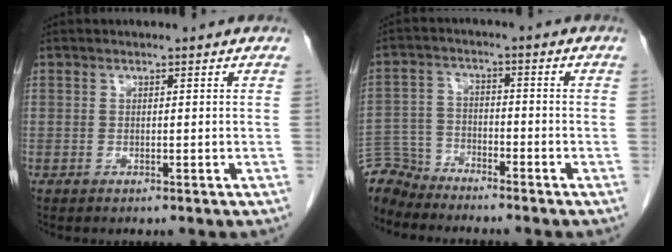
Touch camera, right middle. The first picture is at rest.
{"total": 6.4, "force": [-6.3, 1.2, -0.7], "torque": [0.013, 0.003, -0.124]}